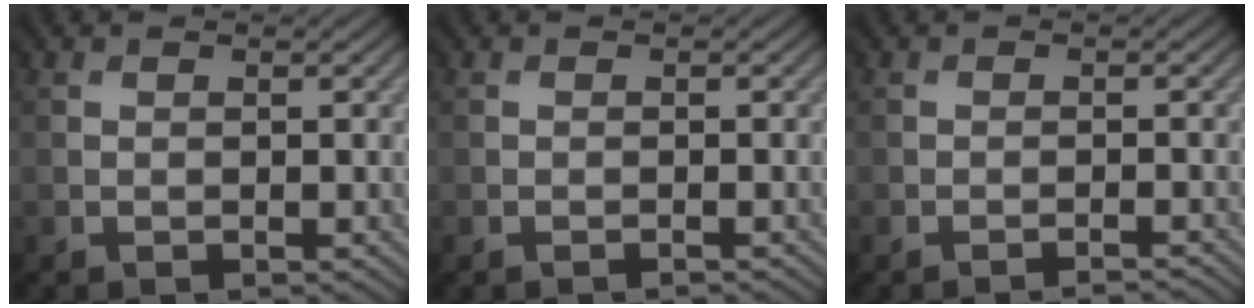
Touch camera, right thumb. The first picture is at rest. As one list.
[{"total": 1.3, "force": [-0.5, -0.9, -0.7], "torque": [0.009, 0.000, -0.013]}, {"total": 1.9, "force": [-1.2, -1.2, -0.8], "torque": [0.011, 0.002, -0.026]}]